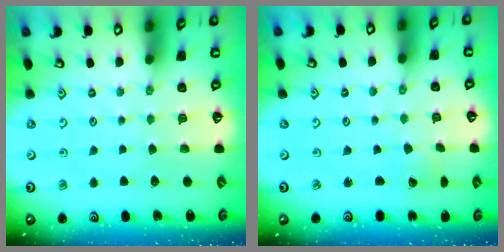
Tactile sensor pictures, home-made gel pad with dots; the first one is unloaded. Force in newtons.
{"total": 1.3, "press": 1.3, "slide": 0.1}